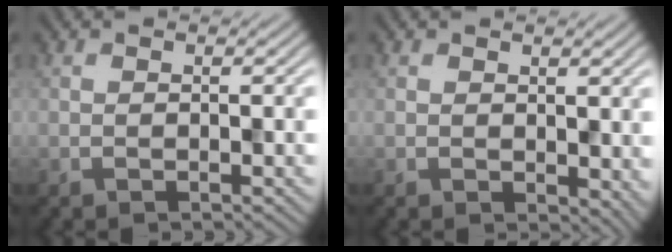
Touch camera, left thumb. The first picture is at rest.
{"total": 2.5, "force": [0.4, 1.7, 1.8], "torque": [-0.027, -0.008, 0.012]}